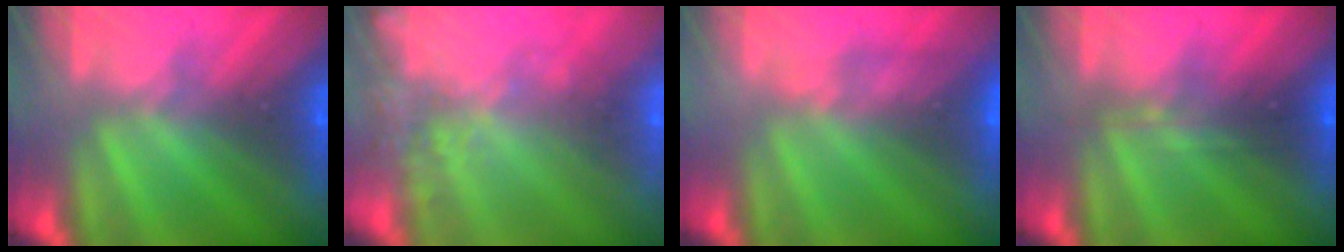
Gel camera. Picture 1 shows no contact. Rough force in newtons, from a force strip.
{"total": 8.5}
{"total": 4.7}
{"total": 2.3}